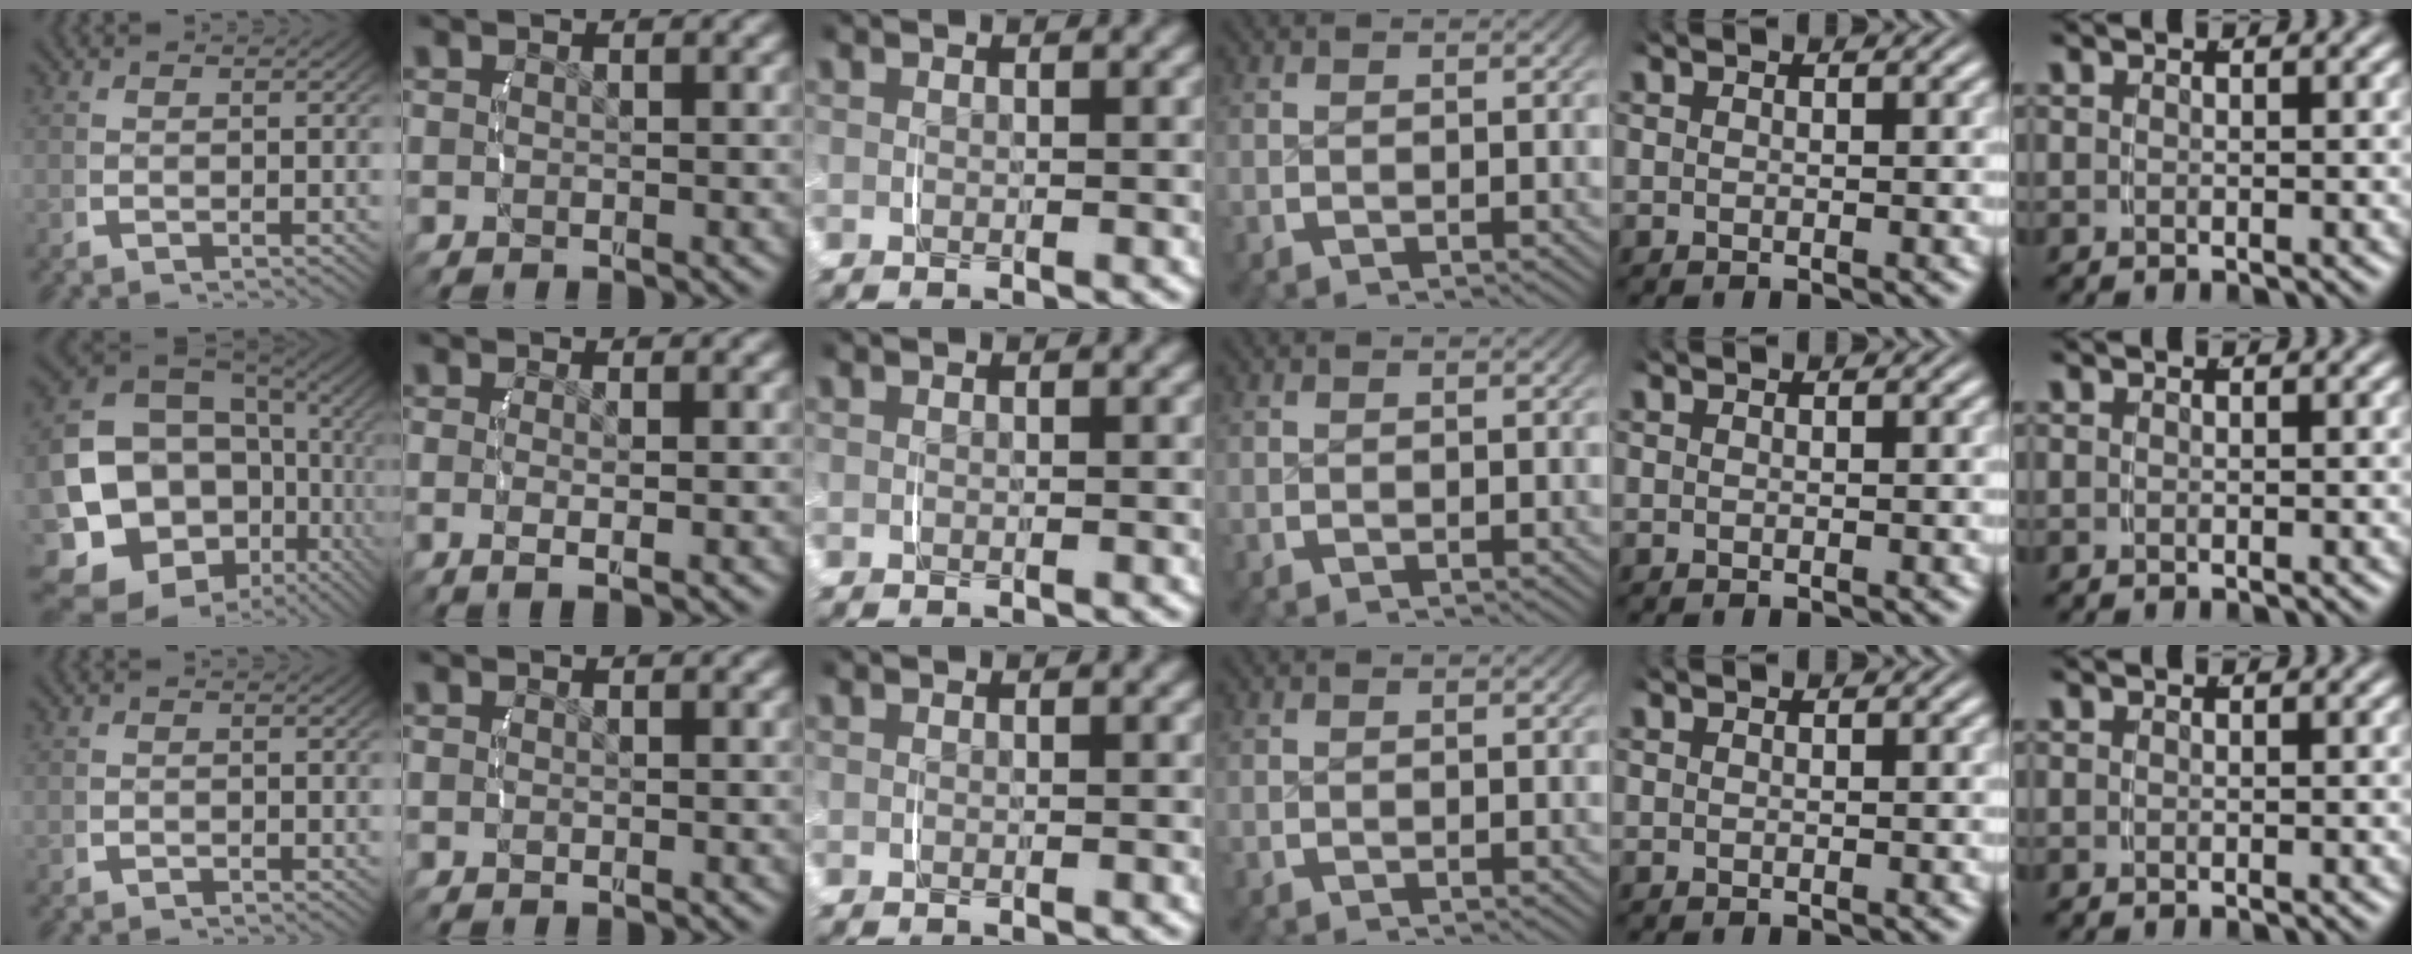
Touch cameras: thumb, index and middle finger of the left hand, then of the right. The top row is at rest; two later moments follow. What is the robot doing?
{"motion": "lift_and_place", "object": "napkin"}